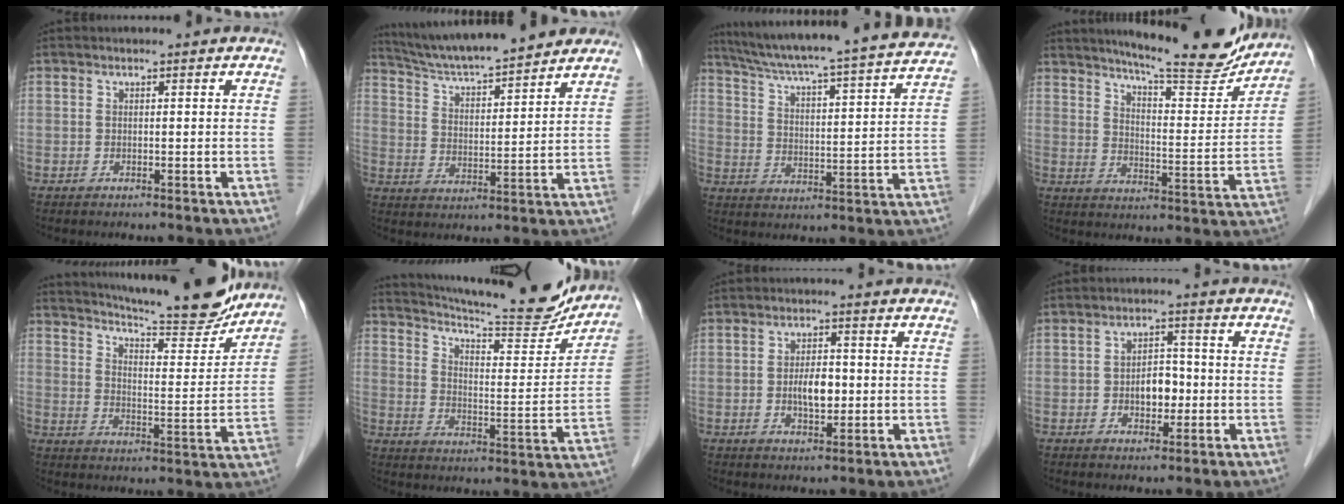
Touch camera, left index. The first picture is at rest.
{"total": 16.3, "force": [14.7, 1.4, 7.0], "torque": [-0.116, 0.015, 0.233]}
{"total": 24.9, "force": [22.5, 0.0, 10.7], "torque": [-0.175, -0.035, 0.301]}
{"total": 18.2, "force": [16.4, 1.7, 7.9], "torque": [-0.117, -0.038, 0.218]}
{"total": 18.7, "force": [17.0, 1.8, 7.4], "torque": [-0.117, -0.033, 0.230]}
{"total": 20.8, "force": [19.4, 1.7, 7.3], "torque": [-0.119, -0.045, 0.267]}
{"total": 4.4, "force": [-0.6, 2.0, 3.9], "torque": [-0.069, -0.002, -0.009]}
{"total": 4.5, "force": [-1.1, 2.7, 3.4], "torque": [-0.053, 0.008, -0.016]}